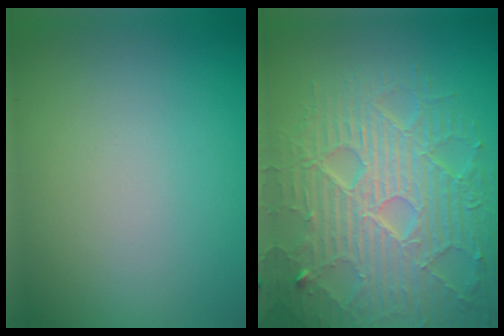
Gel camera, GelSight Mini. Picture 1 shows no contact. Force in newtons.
{"total": 9.2, "press": 6.2, "slide": 6.8}